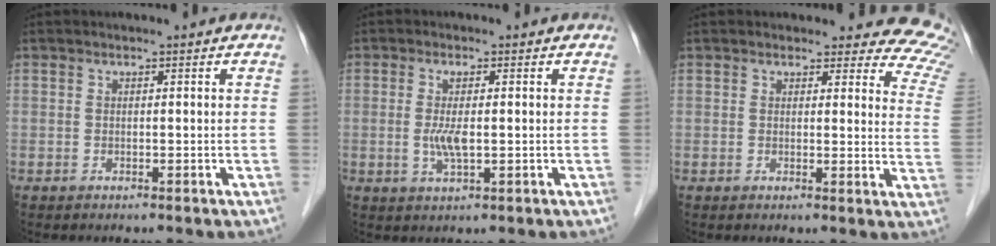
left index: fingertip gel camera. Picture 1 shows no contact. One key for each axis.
{"total": 3.8, "fx": -0.3, "fy": 0.8, "fz": 3.7, "tx": -0.080, "ty": -0.005, "tz": -0.004}
{"total": 11.5, "fx": 11.0, "fy": 3.2, "fz": 0.6, "tx": 0.048, "ty": -0.086, "tz": 0.067}